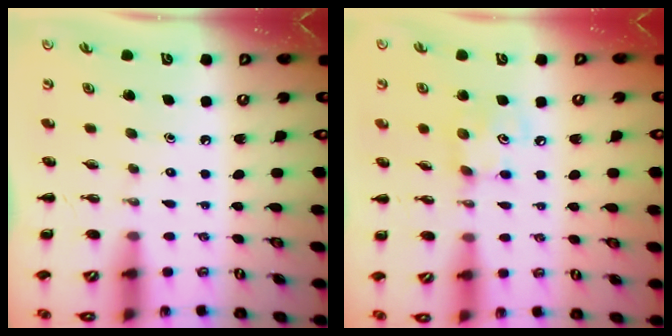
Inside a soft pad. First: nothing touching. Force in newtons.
{"total": 4.6, "press": 4.6, "slide": 0.6}